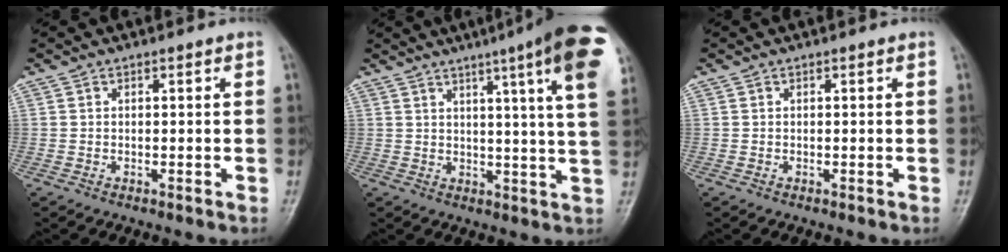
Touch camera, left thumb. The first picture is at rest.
{"total": 16.7, "force": [8.5, 0.9, 14.3], "torque": [-0.178, -0.026, 0.090]}
{"total": 0.0}